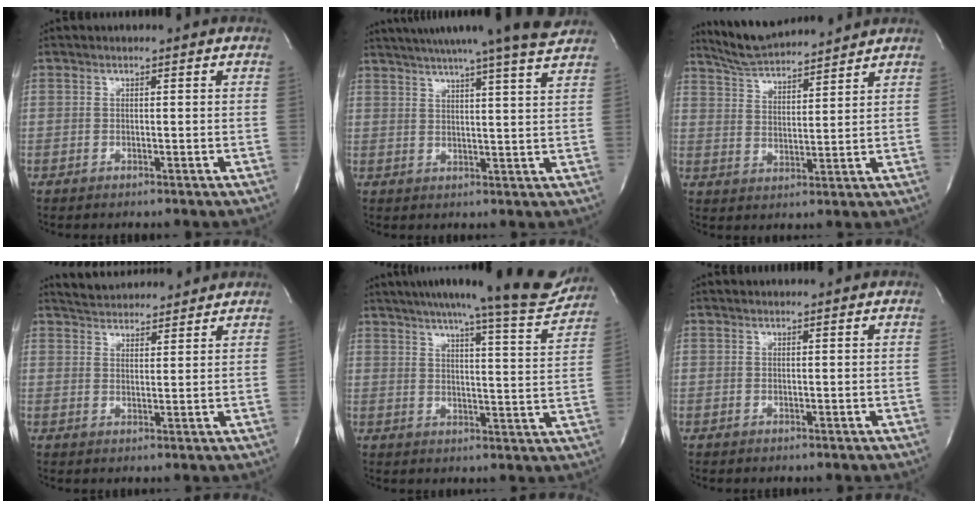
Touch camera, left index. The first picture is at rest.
{"total": 17.4, "force": [15.4, -1.5, 8.0], "torque": [-0.137, -0.012, 0.202]}
{"total": 10.9, "force": [10.3, 0.6, 3.4], "torque": [-0.068, 0.018, 0.179]}
{"total": 8.6, "force": [8.3, 1.4, 2.1], "torque": [-0.040, 0.024, 0.126]}
{"total": 17.4, "force": [15.9, 0.8, 7.0], "torque": [-0.095, -0.035, 0.199]}
{"total": 1.3, "force": [1.2, 0.0, 0.5], "torque": [-0.015, 0.020, 0.018]}